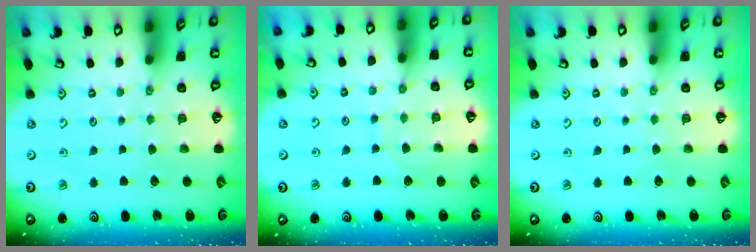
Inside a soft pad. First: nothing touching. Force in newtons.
{"total": 6.7, "press": 6.7, "slide": 0.4}
{"total": 0.0}